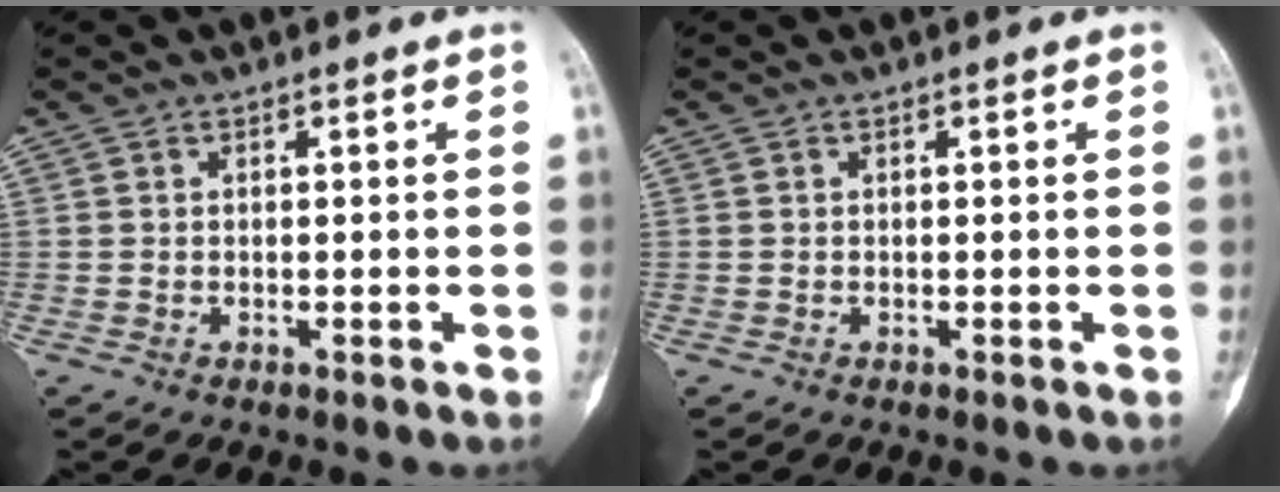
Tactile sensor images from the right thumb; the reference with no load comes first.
{"total": 0.0}